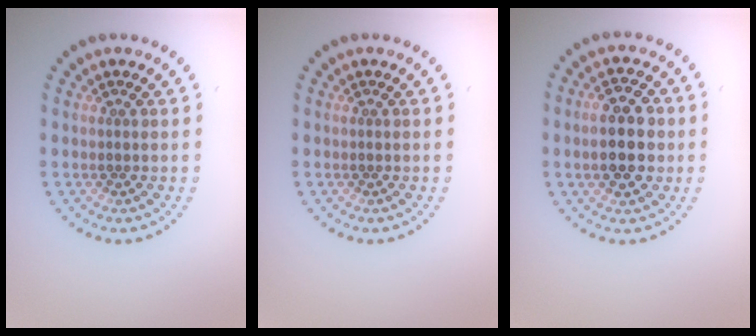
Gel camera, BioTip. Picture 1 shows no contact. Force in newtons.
{"total": 0.0}
{"total": 5.2, "press": 5.2, "slide": 0.2}